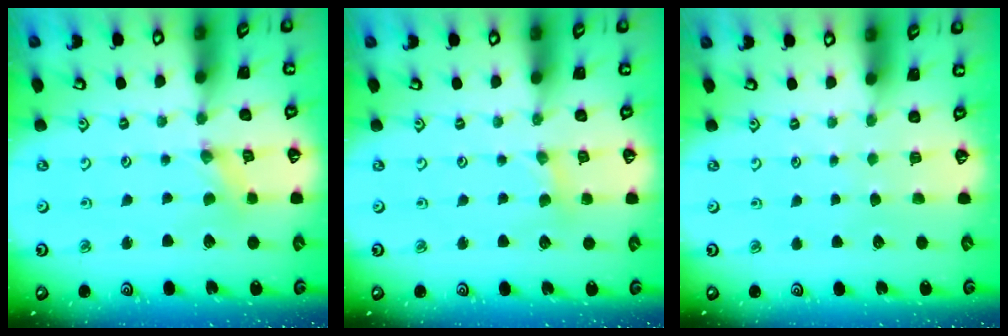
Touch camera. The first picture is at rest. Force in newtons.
{"total": 2.1, "press": 2.1, "slide": 0.3}
{"total": 0.6, "press": 0.6, "slide": 0.1}